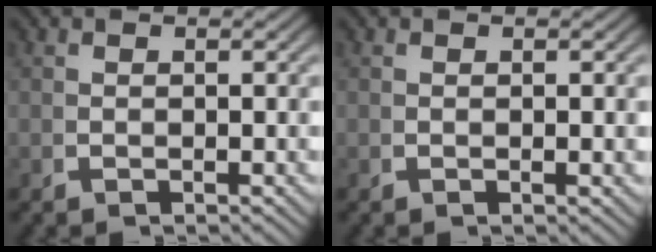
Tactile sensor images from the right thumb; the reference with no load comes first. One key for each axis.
{"total": 0.5, "fx": 0.1, "fy": 0.1, "fz": 0.5, "tx": -0.010, "ty": 0.000, "tz": 0.002}